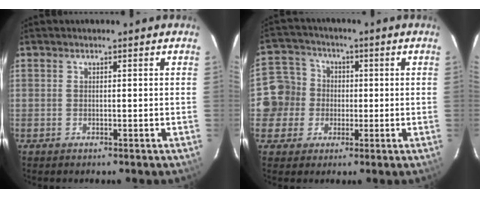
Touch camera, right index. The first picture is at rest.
{"total": 8.6, "force": [-0.9, 8.4, 1.4], "torque": [-0.042, 0.030, -0.023]}